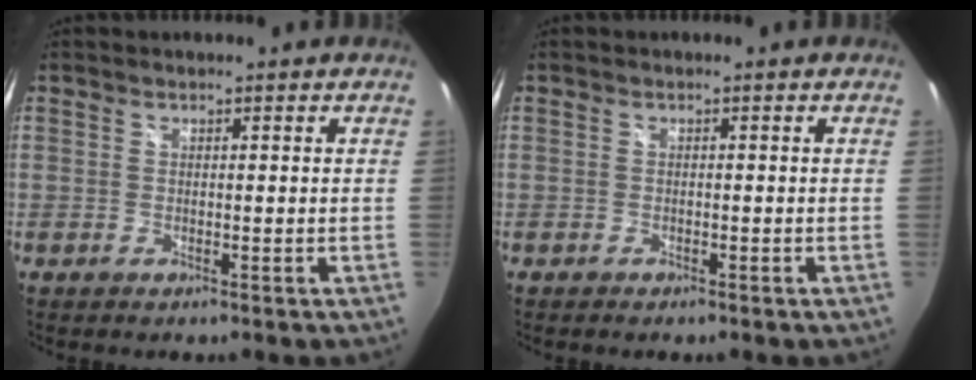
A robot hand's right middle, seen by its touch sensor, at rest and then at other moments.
{"total": 0.0}